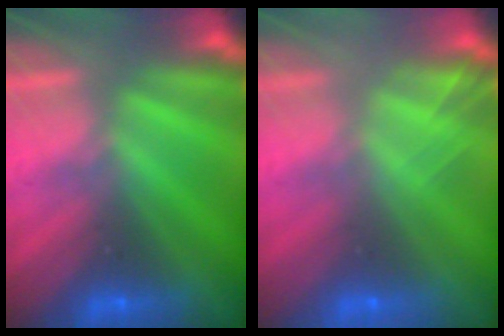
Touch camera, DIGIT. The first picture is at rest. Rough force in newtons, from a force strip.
{"total": 2.0}